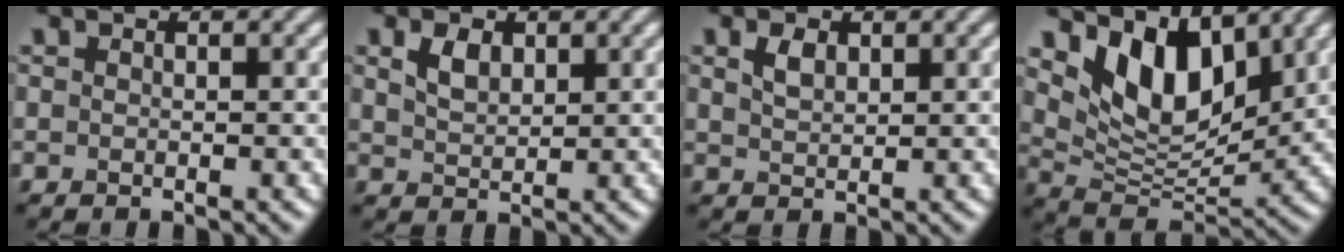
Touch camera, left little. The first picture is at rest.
{"total": 2.2, "force": [1.1, 1.4, 1.4], "torque": [-0.032, 0.002, 0.025]}
{"total": 1.7, "force": [0.9, 1.0, 1.1], "torque": [-0.023, 0.002, 0.021]}
{"total": 7.8, "force": [4.5, 4.1, 5.0], "torque": [-0.092, -0.013, 0.080]}